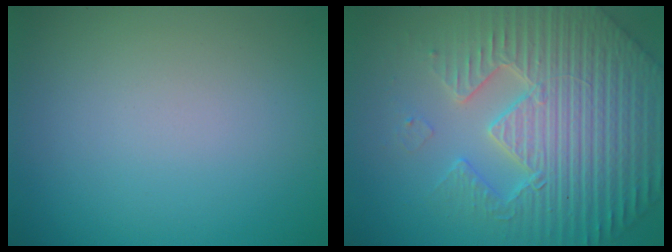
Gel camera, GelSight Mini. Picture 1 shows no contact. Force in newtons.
{"total": 7.7, "press": 7.5, "slide": 1.9}